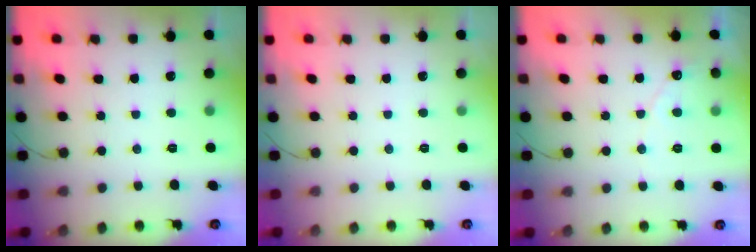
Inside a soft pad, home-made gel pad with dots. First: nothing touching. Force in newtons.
{"total": 0.0}
{"total": 3.7, "press": 3.7, "slide": 0.2}